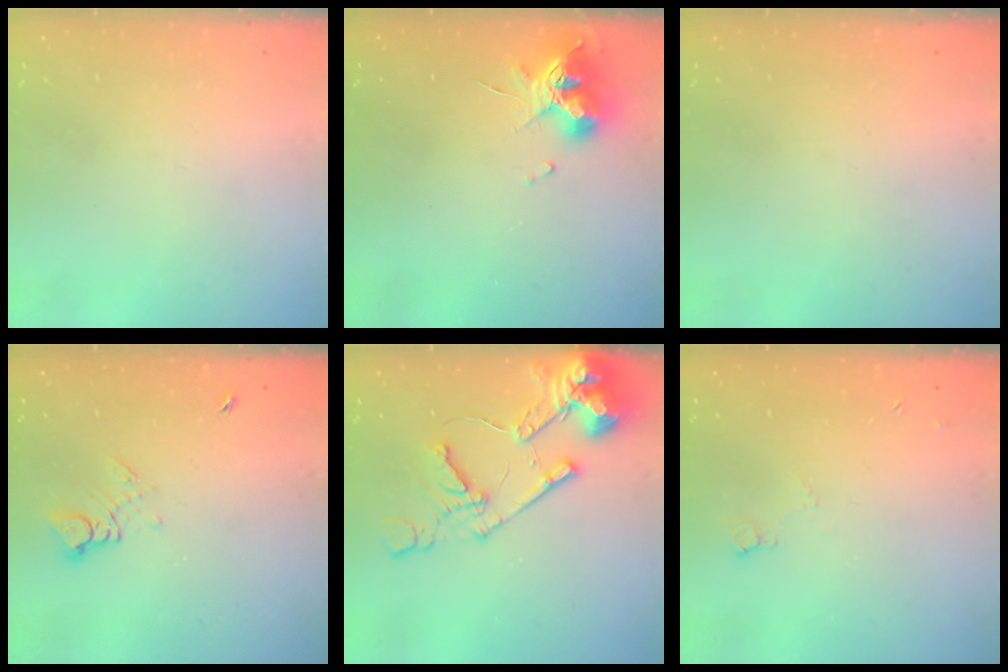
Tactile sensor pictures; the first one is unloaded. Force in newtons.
{"total": 11.2, "press": 11.1, "slide": 0.6}
{"total": 0.0}
{"total": 3.9, "press": 3.9, "slide": 0.6}
{"total": 14.5, "press": 14.4, "slide": 1.8}
{"total": 3.9, "press": 3.9, "slide": 0.7}